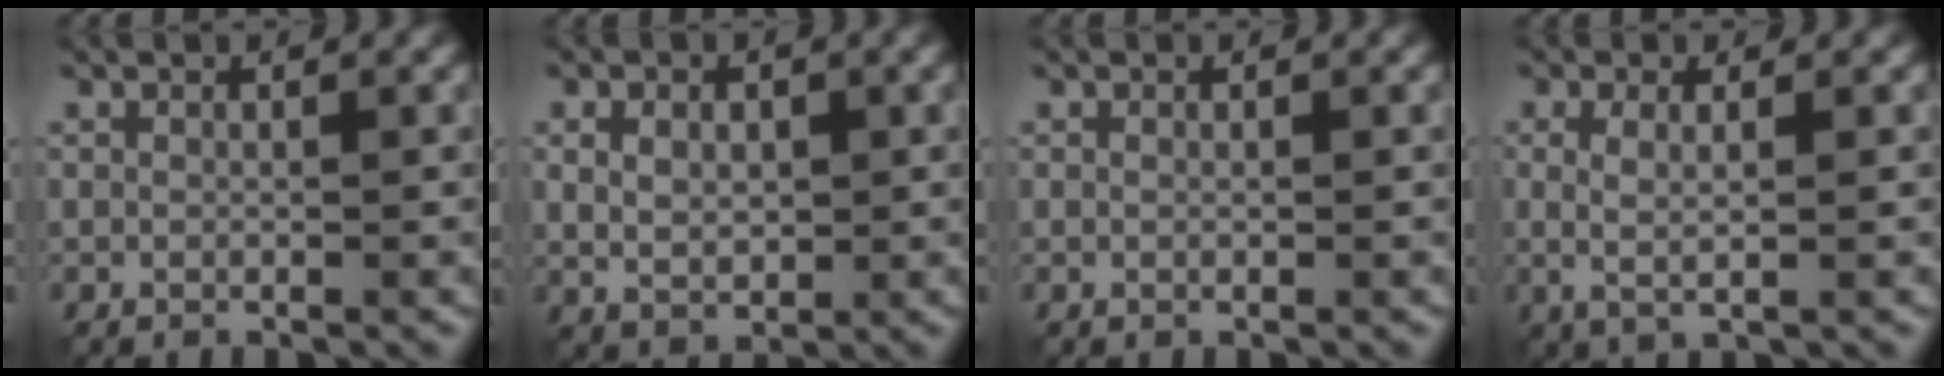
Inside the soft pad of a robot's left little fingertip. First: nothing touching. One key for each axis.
{"total": 3.0, "fx": 0.3, "fy": 2.1, "fz": 2.0, "tx": -0.038, "ty": -0.002, "tz": 0.009}
{"total": 0.0}
{"total": 2.3, "fx": 0.2, "fy": 0.6, "fz": 2.2, "tx": -0.043, "ty": 0.001, "tz": 0.002}